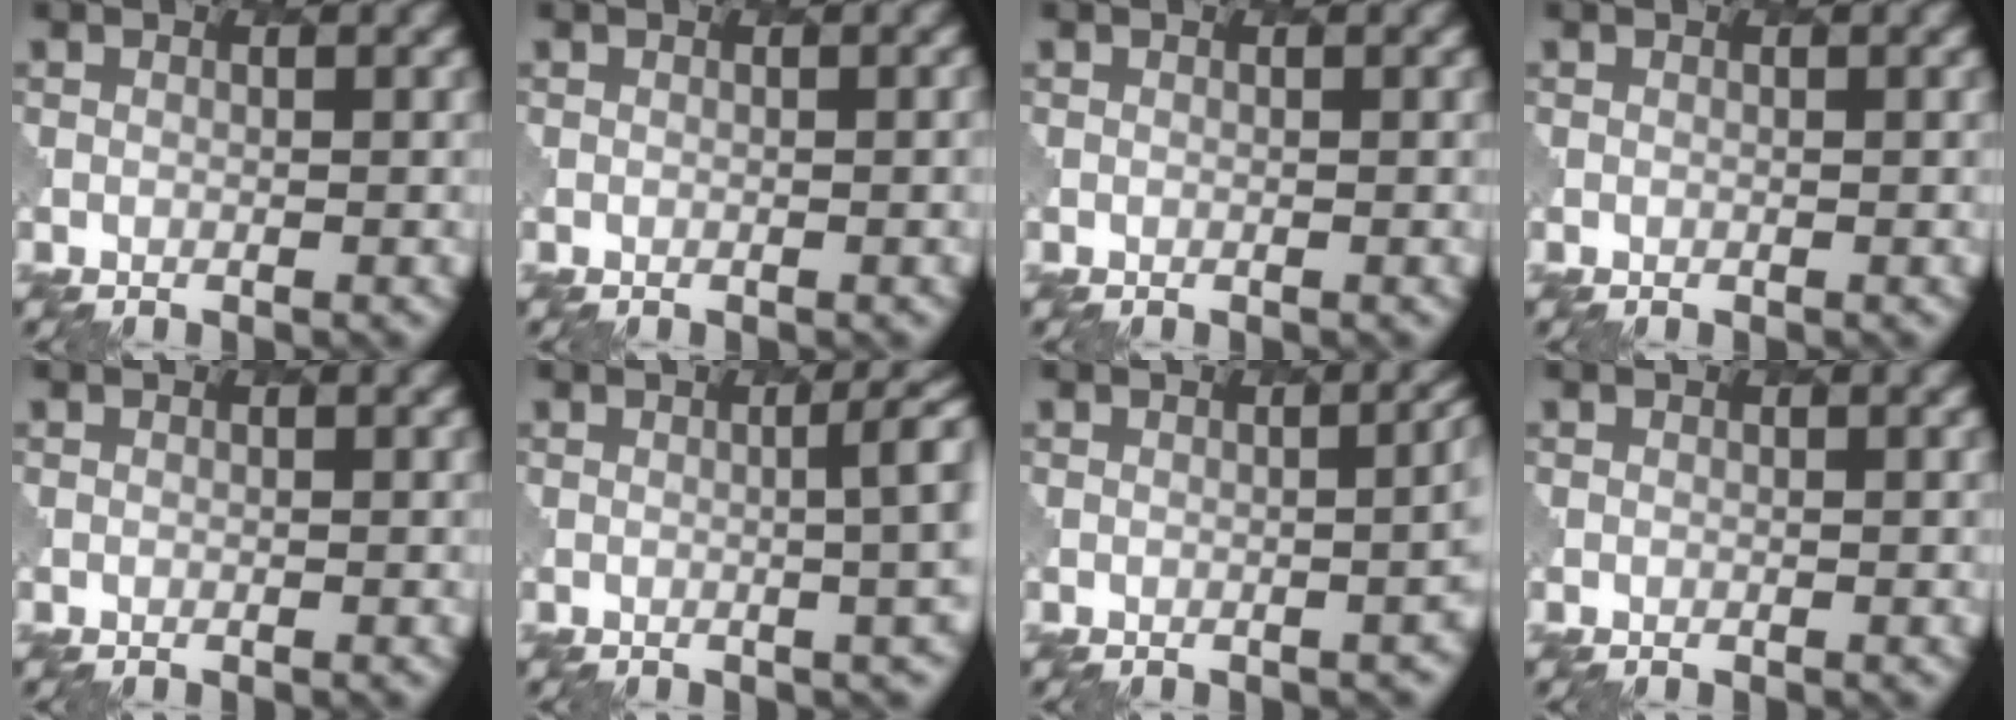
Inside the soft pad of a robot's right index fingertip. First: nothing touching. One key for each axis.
{"total": 0.8, "fx": -0.1, "fy": 0.4, "fz": 0.8, "tx": 0.001, "ty": 0.002, "tz": 0.001}
{"total": 0.0}
{"total": 0.0}
{"total": 0.0}
{"total": 6.3, "fx": 0.4, "fy": 2.4, "fz": 5.8, "tx": -0.037, "ty": 0.014, "tz": 0.008}
{"total": 4.5, "fx": -0.7, "fy": 2.2, "fz": 3.9, "tx": -0.010, "ty": 0.002, "tz": -0.002}
{"total": 0.0}